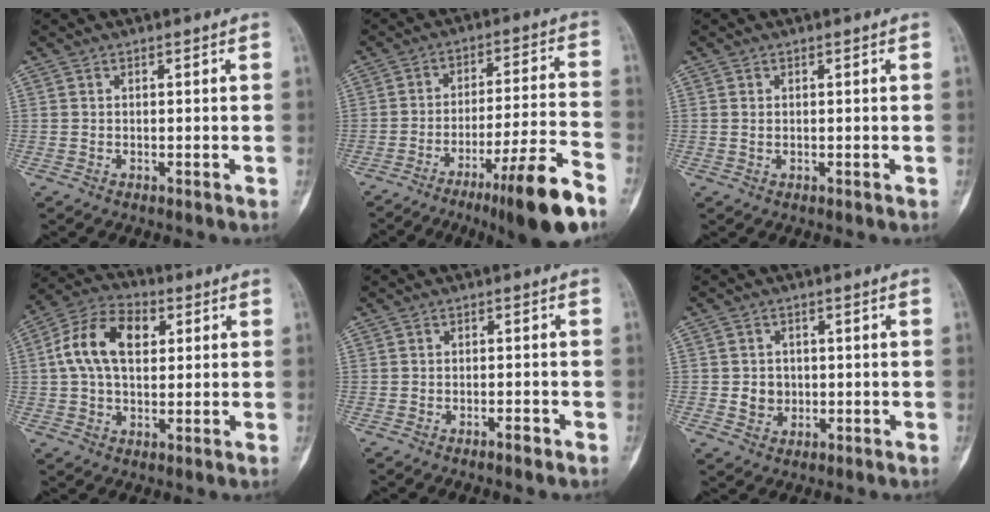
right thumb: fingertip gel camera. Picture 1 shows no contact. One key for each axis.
{"total": 15.5, "fx": -9.7, "fy": 1.0, "fz": 12.1, "tx": -0.198, "ty": 0.047, "tz": -0.149}
{"total": 0.8, "fx": 0.2, "fy": 0.5, "fz": 0.5, "tx": -0.013, "ty": 0.002, "tz": 0.007}
{"total": 12.4, "fx": 2.6, "fy": 7.9, "fz": 9.2, "tx": -0.160, "ty": 0.021, "tz": 0.039}
{"total": 1.4, "fx": -1.1, "fy": 0.3, "fz": 0.9, "tx": -0.018, "ty": 0.008, "tz": -0.017}
{"total": 3.7, "fx": -0.3, "fy": 3.4, "fz": 1.4, "tx": -0.003, "ty": 0.005, "tz": -0.001}